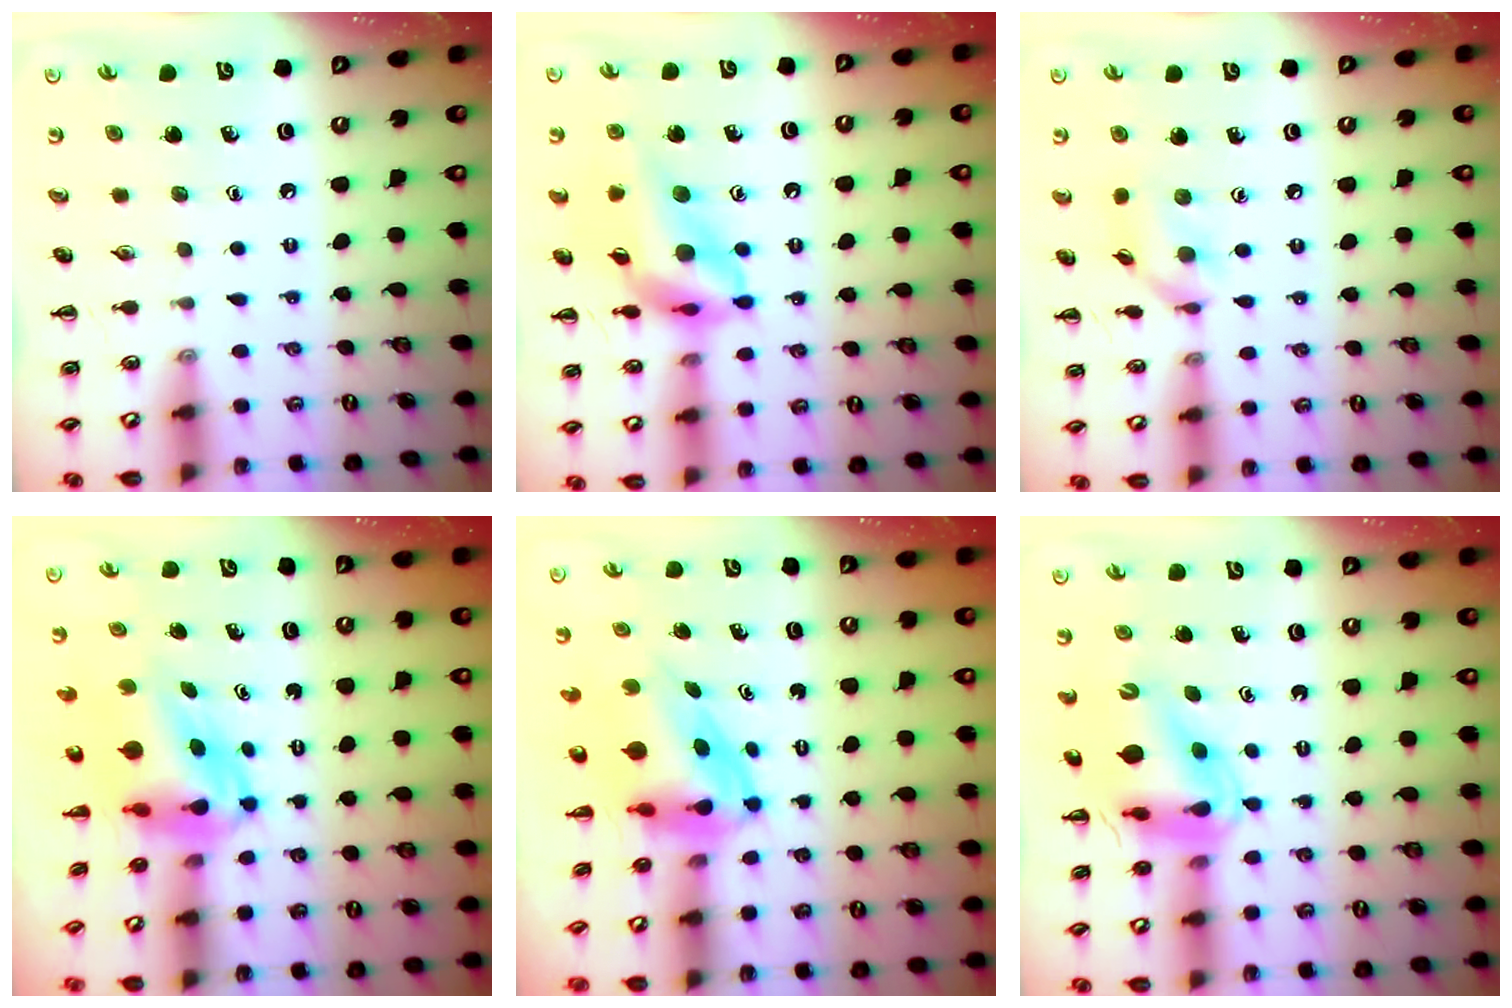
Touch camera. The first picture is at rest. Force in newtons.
{"total": 14.5, "press": 13.7, "slide": 4.8}
{"total": 8.8, "press": 8.8, "slide": 0.9}
{"total": 6.0, "press": 5.8, "slide": 1.5}
{"total": 5.0, "press": 4.8, "slide": 1.5}
{"total": 12.8, "press": 12.0, "slide": 4.3}